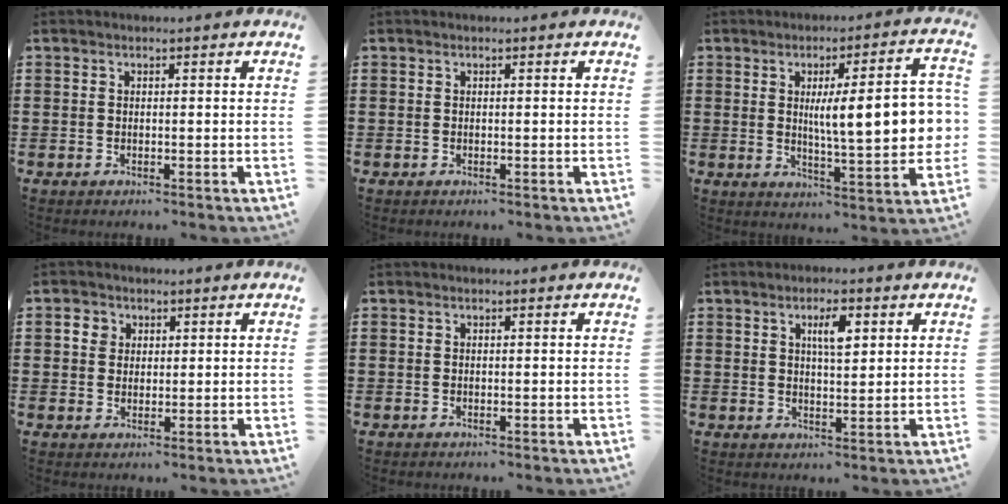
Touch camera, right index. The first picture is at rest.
{"total": 0.0}
{"total": 12.1, "force": [1.3, 2.7, 11.8], "torque": [-0.178, -0.004, 0.017]}
{"total": 2.7, "force": [1.0, 2.4, 0.8], "torque": [-0.026, 0.012, 0.017]}
{"total": 0.0}
{"total": 4.2, "force": [1.6, 1.2, 3.6], "torque": [-0.068, 0.006, 0.024]}